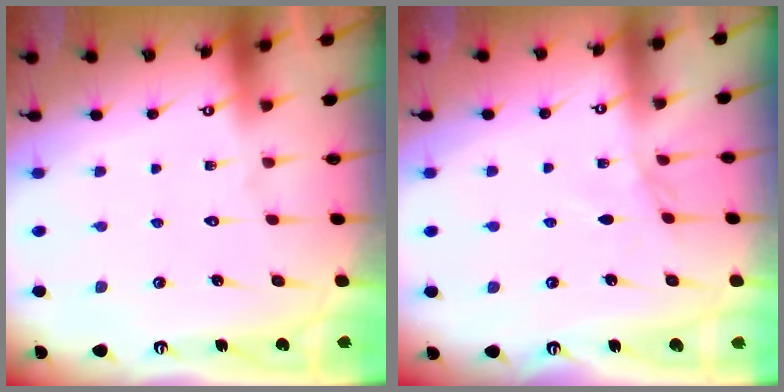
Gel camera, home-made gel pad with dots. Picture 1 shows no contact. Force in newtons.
{"total": 3.6, "press": 3.6, "slide": 0.5}